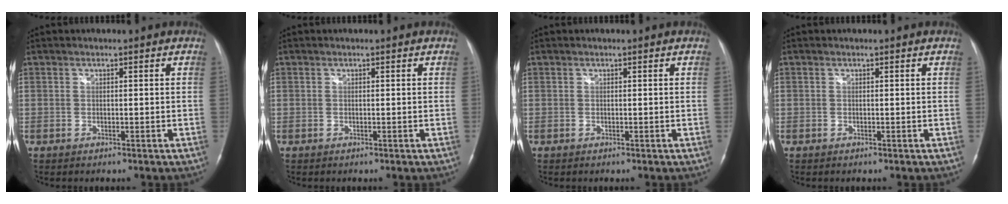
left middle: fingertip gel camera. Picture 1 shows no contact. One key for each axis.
{"total": 0.0}
{"total": 0.0}
{"total": 0.0}